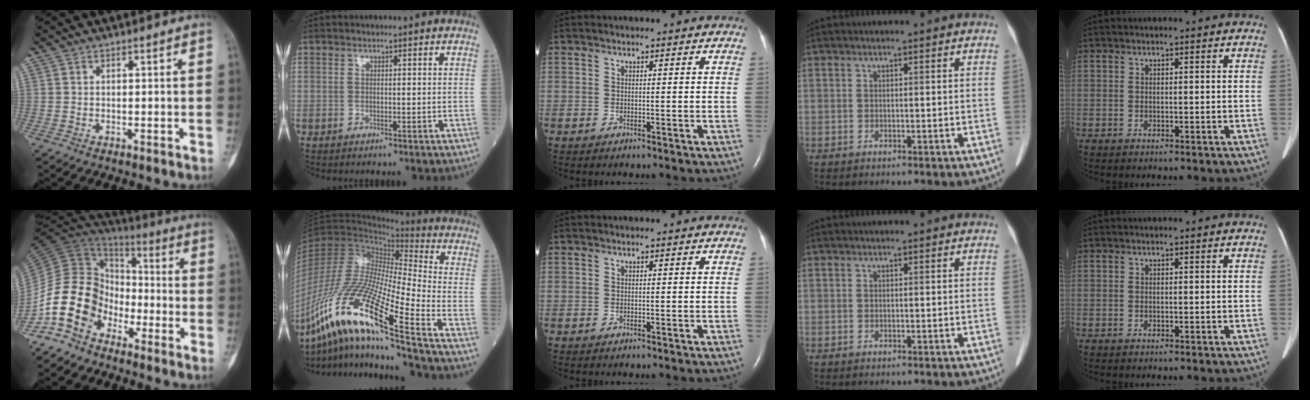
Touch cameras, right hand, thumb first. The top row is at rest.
{"thumb": {"total": 14.0, "force": [-7.9, 9.9, 6.1], "torque": [-0.103, 0.074, -0.162]}, "index": {"total": 21.9, "force": [-13.2, 0.1, 17.5], "torque": [-0.368, -0.050, -0.249]}}